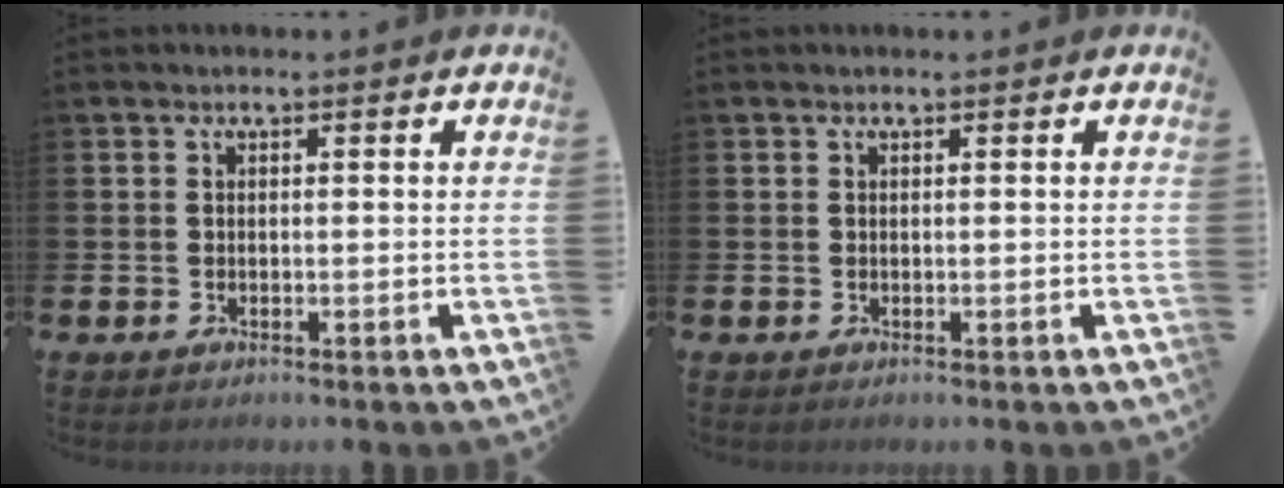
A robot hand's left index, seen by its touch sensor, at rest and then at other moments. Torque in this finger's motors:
{"motor_torque": [-0.04, -0.11, -0.07, -0.02]}